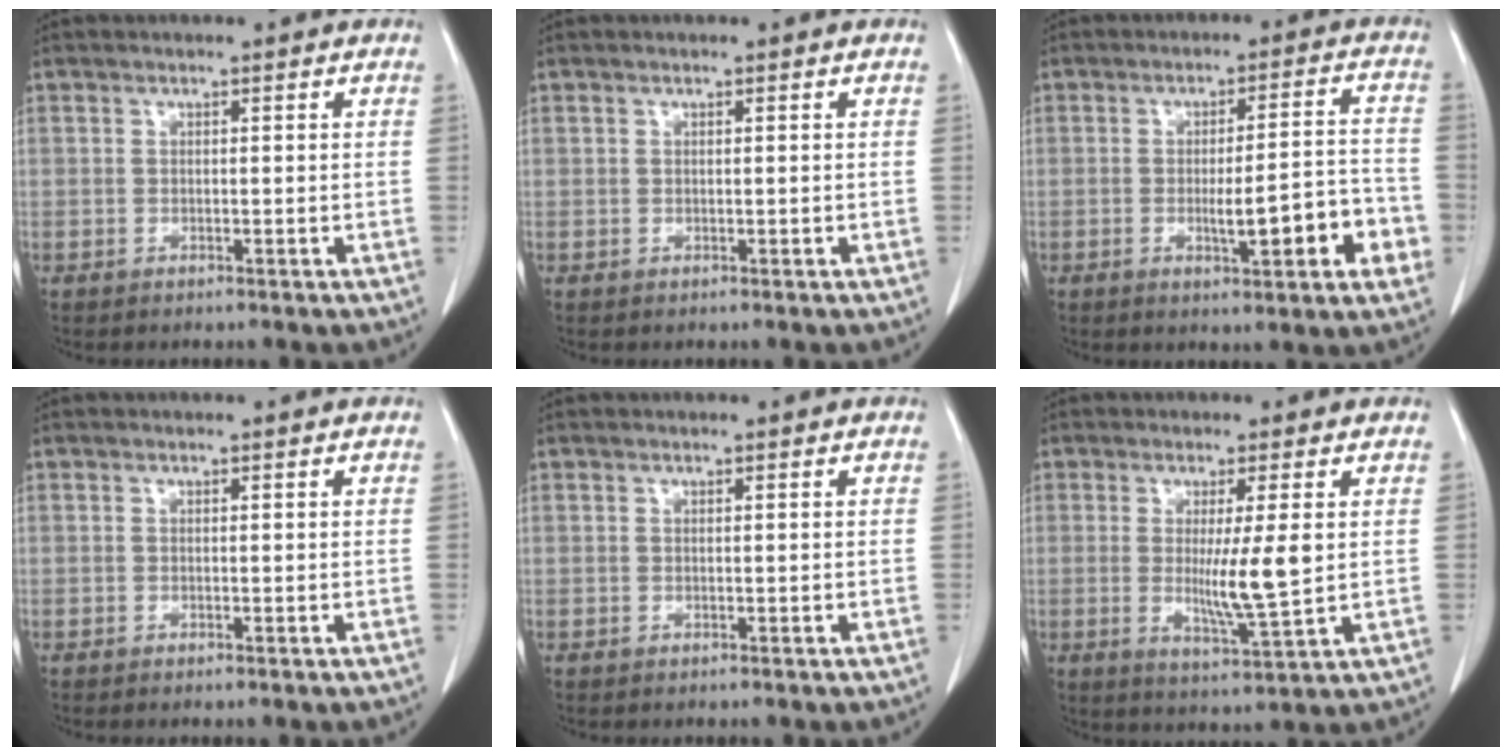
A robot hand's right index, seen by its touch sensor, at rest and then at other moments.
{"total": 0.0}
{"total": 10.4, "force": [-3.0, 1.6, 9.8], "torque": [-0.134, 0.009, -0.037]}
{"total": 0.0}
{"total": 0.0}
{"total": 7.6, "force": [0.4, 0.0, 7.6], "torque": [-0.136, -0.024, 0.008]}